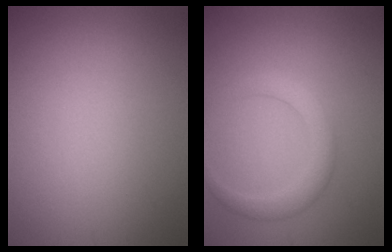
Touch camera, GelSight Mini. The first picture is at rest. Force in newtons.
{"total": 2.8, "press": 2.8, "slide": 0.0}